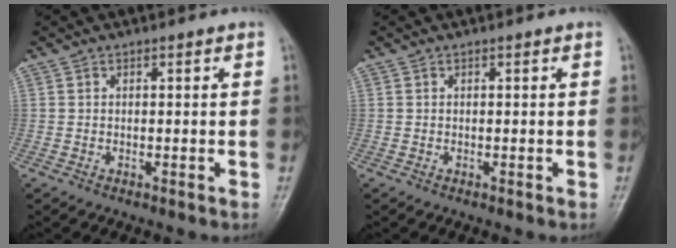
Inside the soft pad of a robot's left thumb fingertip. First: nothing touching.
{"total": 0.0}